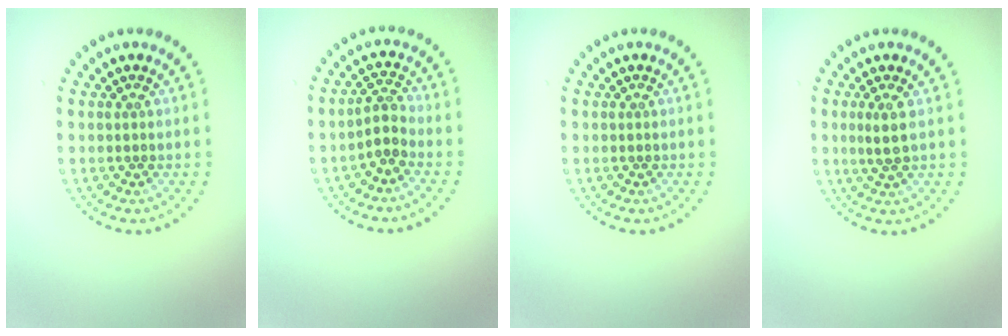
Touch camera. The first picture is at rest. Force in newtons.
{"total": 2.1, "press": 1.5, "slide": 1.4}
{"total": 0.0}
{"total": 1.6, "press": 1.2, "slide": 1.0}